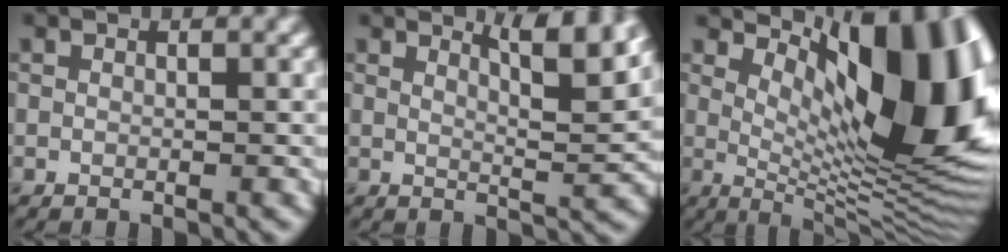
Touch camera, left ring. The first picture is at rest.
{"total": 5.1, "force": [3.3, 1.1, 3.7], "torque": [-0.049, 0.002, 0.048]}
{"total": 14.2, "force": [4.5, 5.1, 12.4], "torque": [-0.162, 0.002, 0.074]}